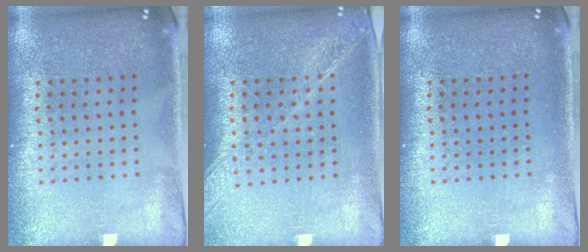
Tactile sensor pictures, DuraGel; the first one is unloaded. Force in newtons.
{"total": 1.5, "press": 1.4, "slide": 0.5}
{"total": 0.0}